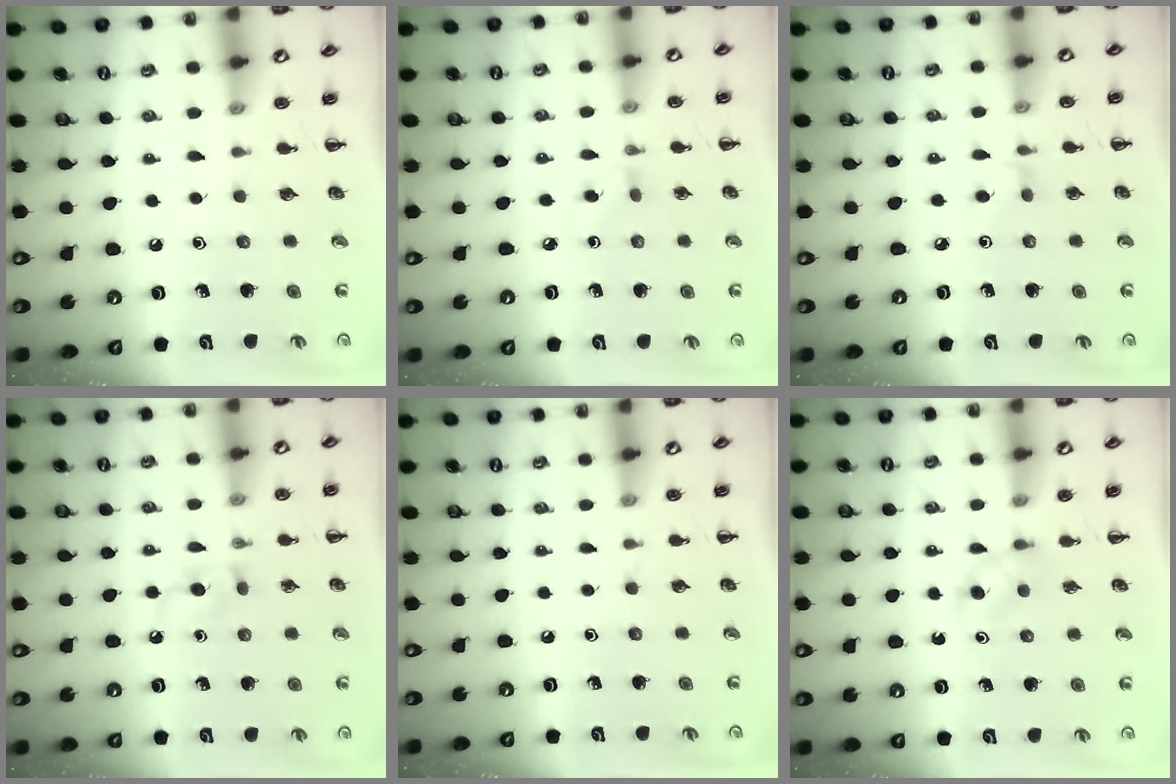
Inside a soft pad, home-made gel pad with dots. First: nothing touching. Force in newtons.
{"total": 2.9, "press": 2.7, "slide": 1.0}
{"total": 2.8, "press": 2.6, "slide": 1.0}
{"total": 3.5, "press": 3.1, "slide": 1.6}
{"total": 0.0}
{"total": 3.1, "press": 2.8, "slide": 1.2}